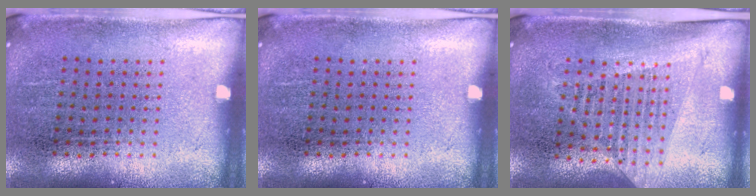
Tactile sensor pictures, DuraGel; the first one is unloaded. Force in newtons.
{"total": 0.0}
{"total": 1.2, "press": 1.1, "slide": 0.5}